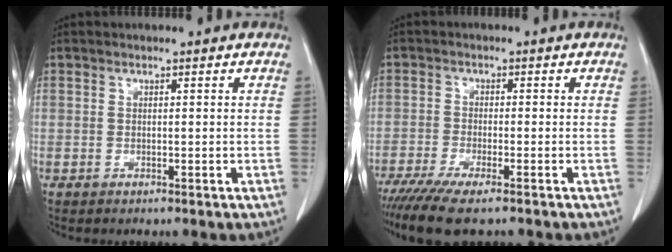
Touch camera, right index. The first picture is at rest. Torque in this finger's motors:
{"motor_torque": [1.18, -0.96, 0.54, 0.14]}